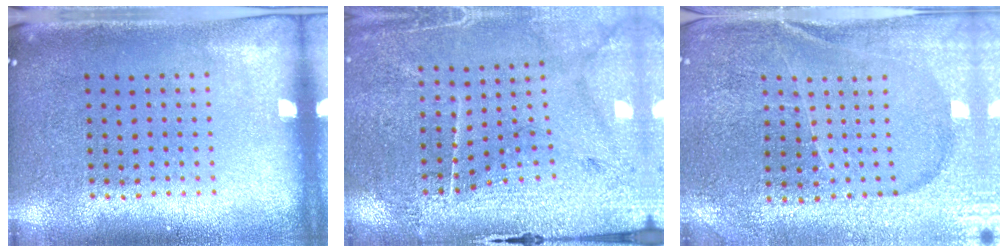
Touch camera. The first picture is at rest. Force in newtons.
{"total": 3.3, "press": 3.3, "slide": 0.1}
{"total": 3.1, "press": 3.1, "slide": 0.3}